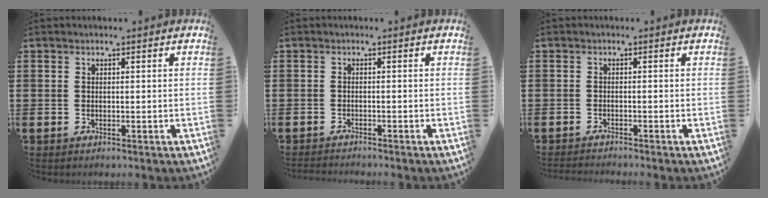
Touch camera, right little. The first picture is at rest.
{"total": 0.9, "force": [-0.9, -0.1, 0.0], "torque": [-0.002, -0.001, -0.018]}
{"total": 0.9, "force": [-0.9, -0.1, 0.0], "torque": [-0.001, -0.001, -0.017]}